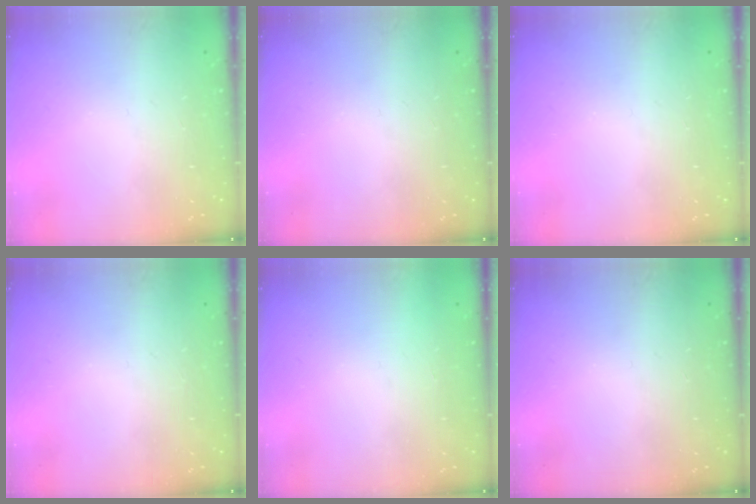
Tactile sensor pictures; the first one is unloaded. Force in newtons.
{"total": 0.0}
{"total": 0.0}
{"total": 0.0}
{"total": 1.5, "press": 1.5, "slide": 0.1}
{"total": 0.0}